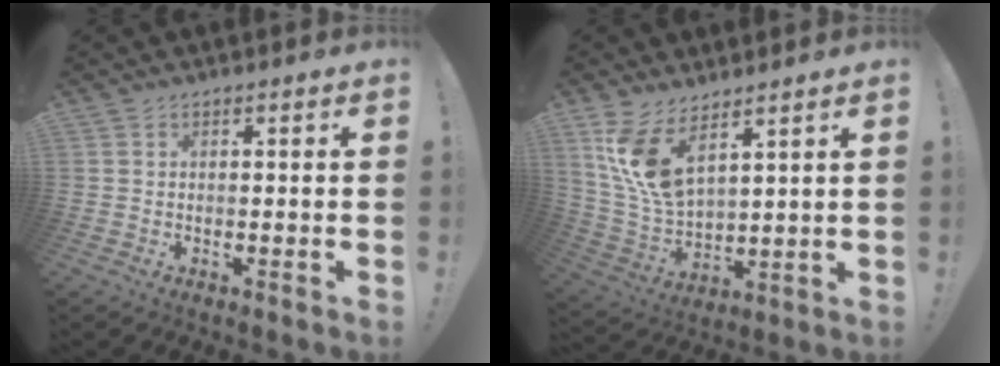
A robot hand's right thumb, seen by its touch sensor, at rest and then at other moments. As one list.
[{"total": 12.4, "force": [7.9, 5.2, 8.1], "torque": [-0.169, -0.053, 0.151]}]